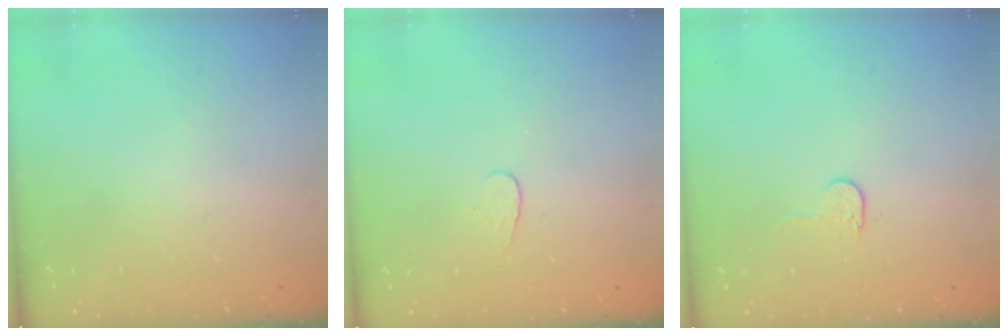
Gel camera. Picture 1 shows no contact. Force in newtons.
{"total": 4.1, "press": 4.1, "slide": 0.3}
{"total": 3.8, "press": 3.8, "slide": 0.4}